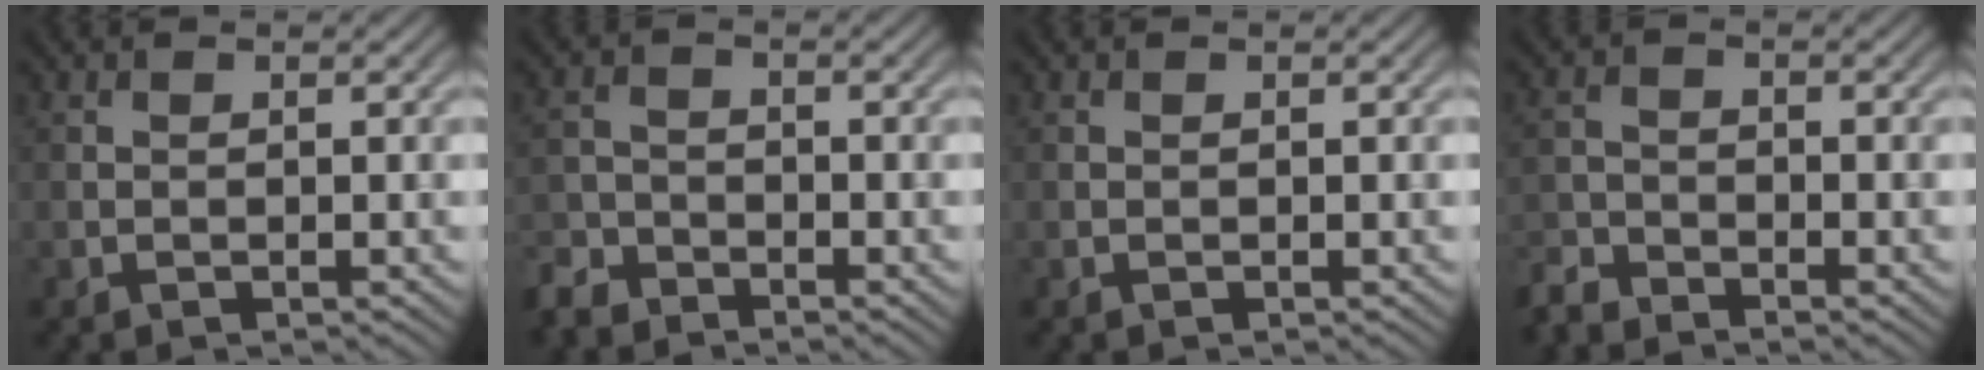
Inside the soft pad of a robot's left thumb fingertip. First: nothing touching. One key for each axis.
{"total": 3.4, "fx": -3.1, "fy": 1.3, "fz": 0.8, "tx": -0.017, "ty": -0.004, "tz": -0.074}
{"total": 0.0}
{"total": 3.3, "fx": -3.1, "fy": 0.7, "fz": 0.7, "tx": -0.017, "ty": -0.007, "tz": -0.076}